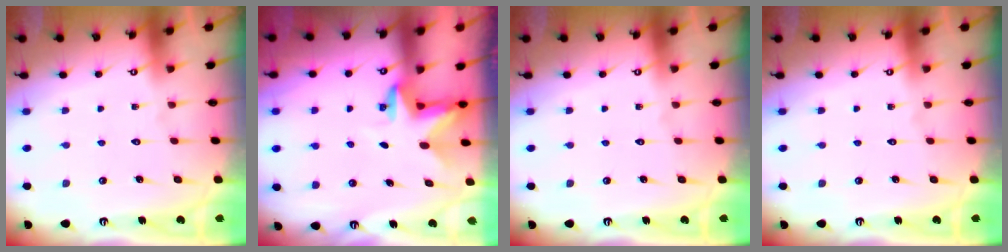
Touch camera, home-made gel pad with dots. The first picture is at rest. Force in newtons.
{"total": 2.9, "press": 2.9, "slide": 0.1}
{"total": 0.0}
{"total": 0.0}